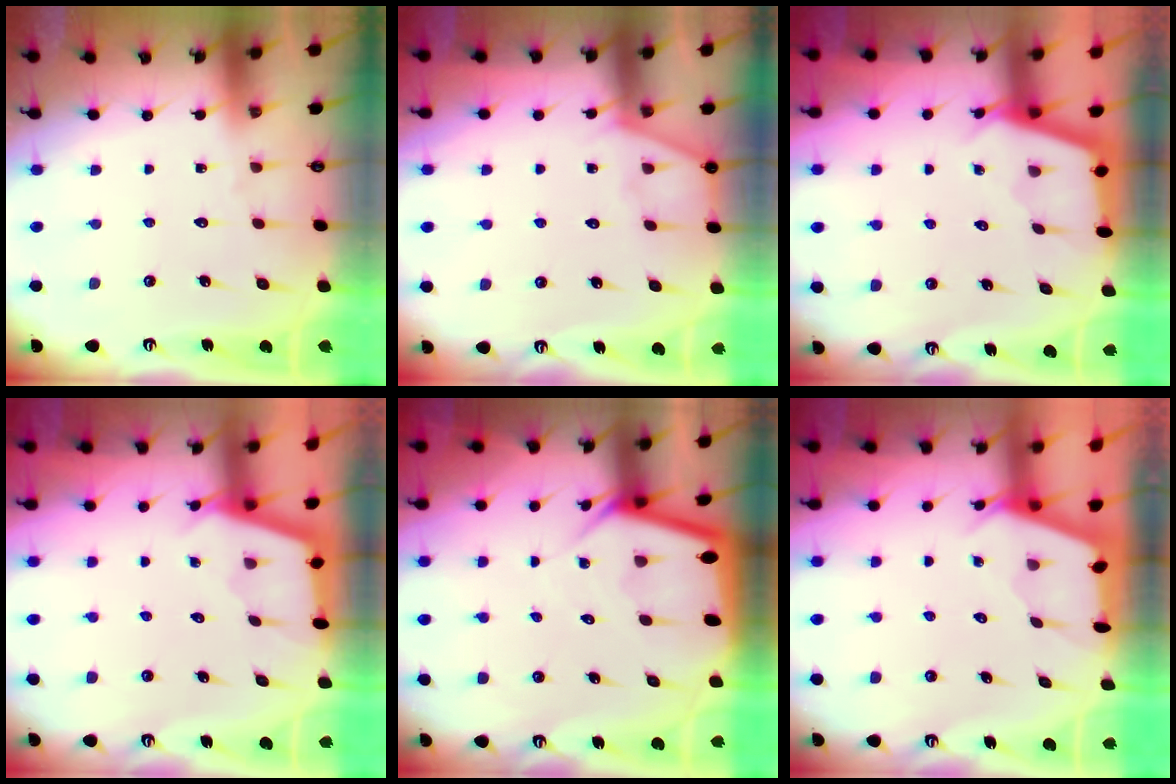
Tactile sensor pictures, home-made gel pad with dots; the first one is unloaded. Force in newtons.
{"total": 4.1, "press": 4.1, "slide": 0.4}
{"total": 2.8, "press": 2.7, "slide": 0.3}
{"total": 2.4, "press": 2.4, "slide": 0.1}
{"total": 4.7, "press": 4.7, "slide": 0.5}
{"total": 2.6, "press": 2.5, "slide": 0.3}